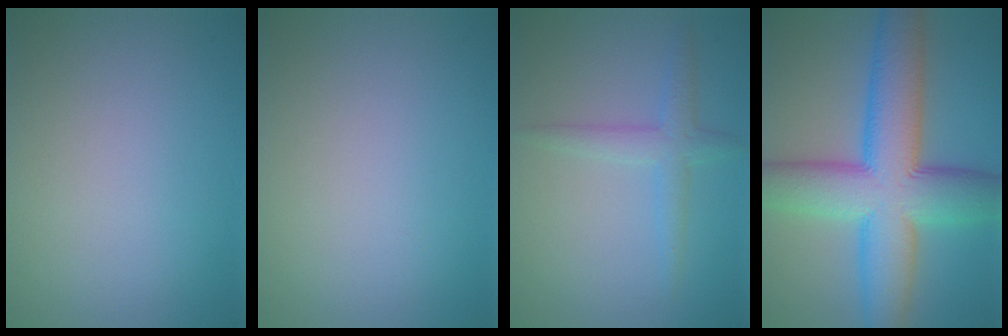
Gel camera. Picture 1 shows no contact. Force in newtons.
{"total": 0.0}
{"total": 2.5, "press": 2.5, "slide": 0.1}
{"total": 11.6, "press": 11.6, "slide": 0.3}